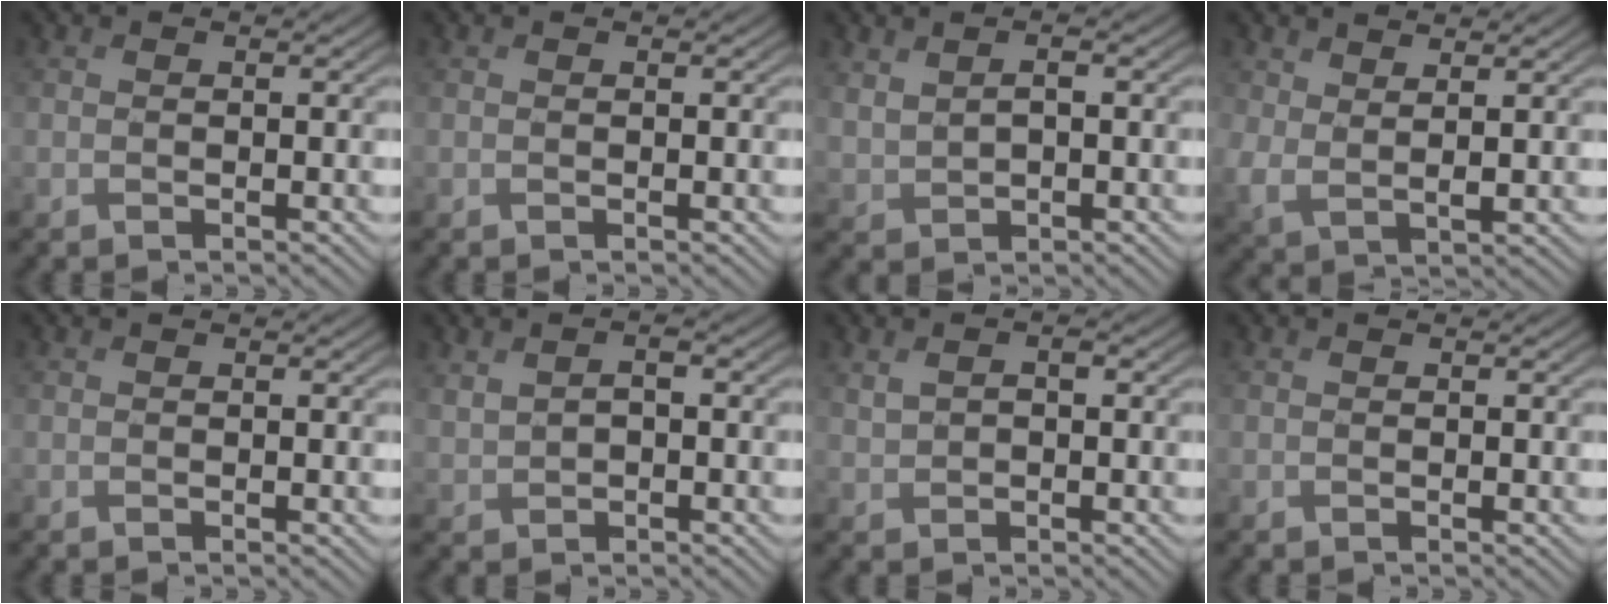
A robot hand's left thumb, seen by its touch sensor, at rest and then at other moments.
{"total": 0.0}
{"total": 3.4, "force": [1.2, 1.9, 2.6], "torque": [-0.070, 0.002, 0.029]}
{"total": 4.0, "force": [2.5, 1.9, 2.5], "torque": [-0.066, -0.006, 0.050]}
{"total": 0.0}
{"total": 3.0, "force": [0.7, 1.8, 2.3], "torque": [-0.057, 0.003, 0.014]}
{"total": 2.1, "force": [0.6, 1.3, 1.6], "torque": [-0.040, 0.003, 0.013]}
{"total": 0.0}